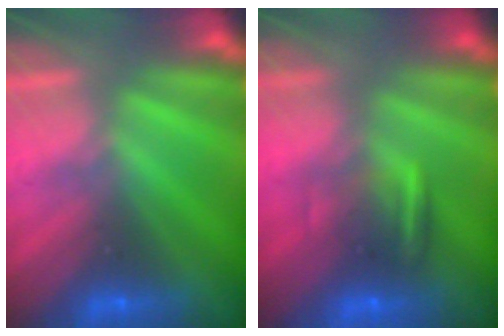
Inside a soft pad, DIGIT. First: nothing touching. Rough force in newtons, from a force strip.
{"total": 6.4}